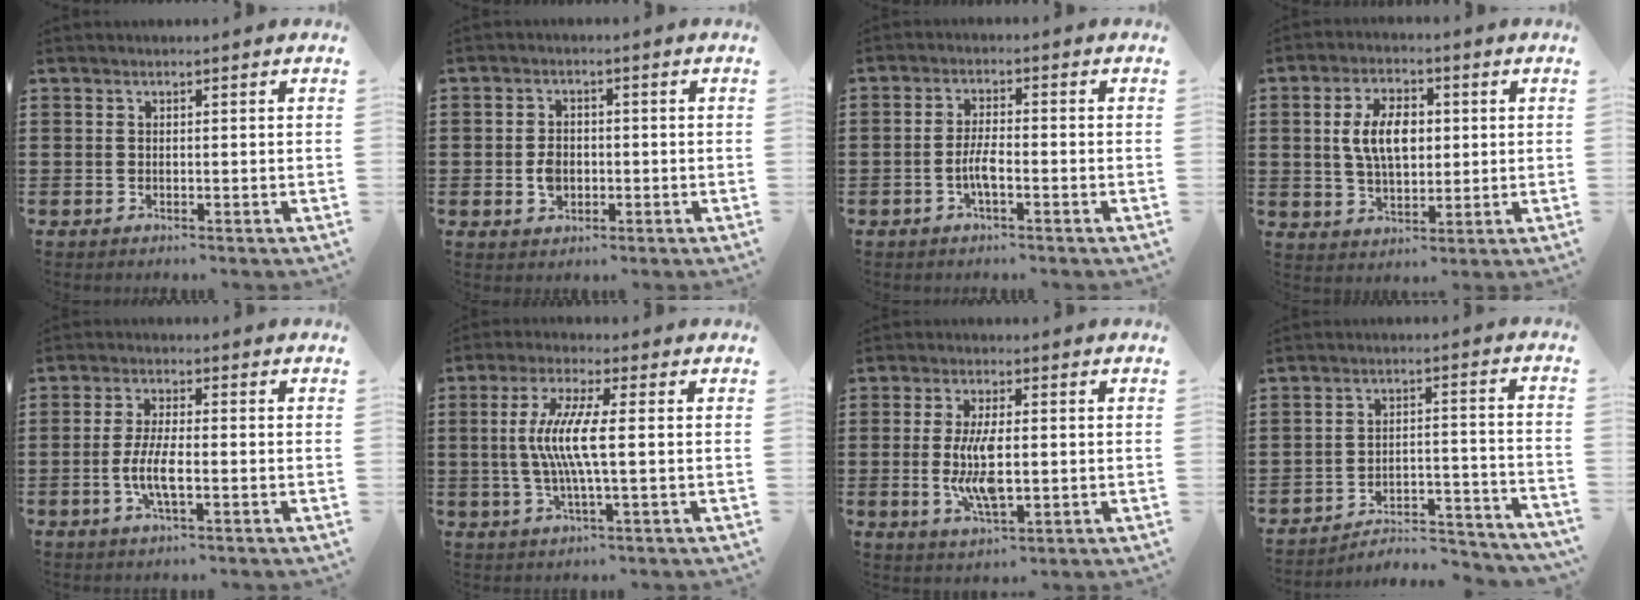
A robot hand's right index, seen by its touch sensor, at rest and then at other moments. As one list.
[{"total": 3.2, "force": [-0.6, 2.4, 2.0], "torque": [-0.041, 0.004, -0.012]}, {"total": 3.8, "force": [-1.3, 0.9, 3.4], "torque": [-0.081, -0.004, -0.031]}, {"total": 8.0, "force": [0.9, 4.4, 6.6], "torque": [-0.138, 0.008, 0.009]}, {"total": 5.6, "force": [-1.6, 1.4, 5.2], "torque": [-0.116, -0.007, -0.036]}, {"total": 7.9, "force": [0.1, 0.6, 7.8], "torque": [-0.164, -0.011, -0.010]}, {"total": 7.9, "force": [-0.4, 3.0, 7.3], "torque": [-0.150, -0.007, -0.016]}, {"total": 4.8, "force": [-4.5, 0.5, 1.5], "torque": [-0.028, 0.000, -0.094]}]